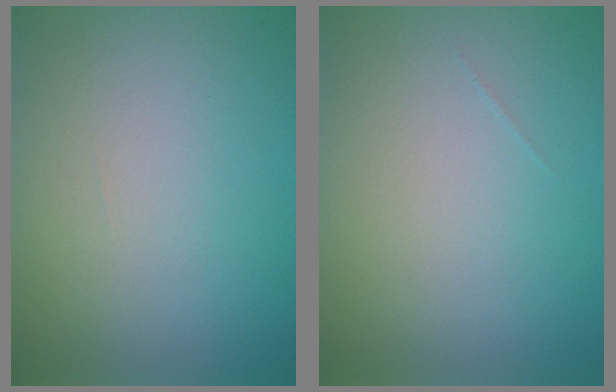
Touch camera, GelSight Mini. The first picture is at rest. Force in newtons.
{"total": 0.0}